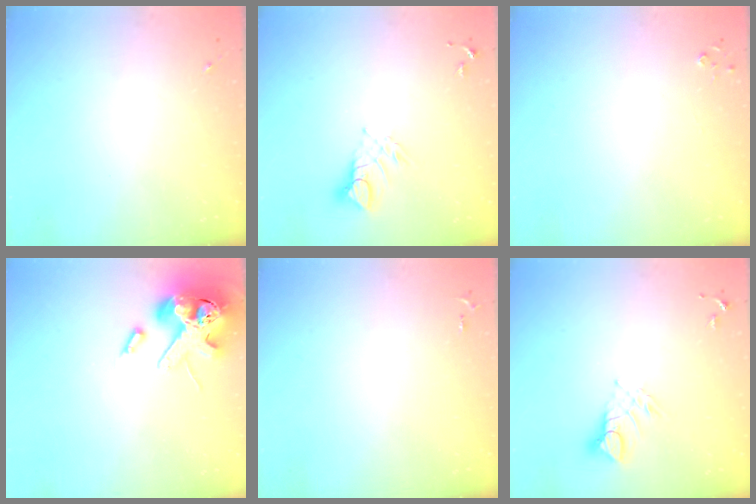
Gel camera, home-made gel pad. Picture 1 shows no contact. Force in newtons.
{"total": 6.5, "press": 6.5, "slide": 0.3}
{"total": 2.8, "press": 2.8, "slide": 0.3}
{"total": 15.3, "press": 15.1, "slide": 2.6}
{"total": 2.6, "press": 2.6, "slide": 0.3}
{"total": 6.5, "press": 6.5, "slide": 0.3}